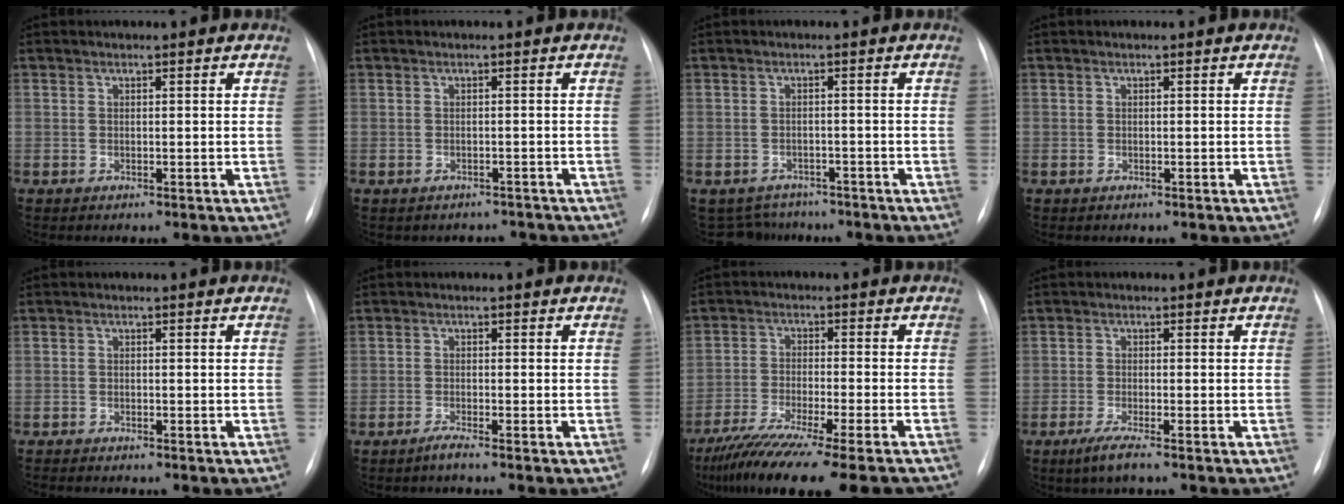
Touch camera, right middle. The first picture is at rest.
{"total": 3.3, "force": [-3.0, 1.5, -0.2], "torque": [0.004, 0.012, -0.036]}
{"total": 5.8, "force": [-5.1, 2.7, -0.5], "torque": [0.007, 0.012, -0.068]}
{"total": 0.0}
{"total": 2.2, "force": [-2.0, 0.2, 0.8], "torque": [-0.011, -0.004, -0.028]}
{"total": 1.4, "force": [-1.1, -0.4, 0.7], "torque": [-0.017, -0.002, -0.023]}
{"total": 17.7, "force": [-14.5, 0.1, 10.1], "torque": [-0.150, -0.046, -0.229]}
{"total": 3.0, "force": [-2.0, -0.1, 2.2], "torque": [-0.054, -0.011, -0.043]}